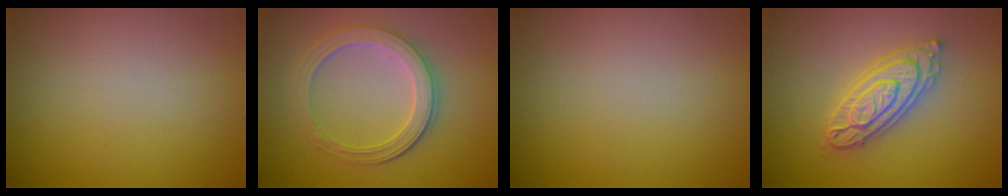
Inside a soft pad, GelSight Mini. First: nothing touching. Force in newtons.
{"total": 3.9, "press": 3.4, "slide": 1.9}
{"total": 0.0}
{"total": 4.3, "press": 4.2, "slide": 0.8}